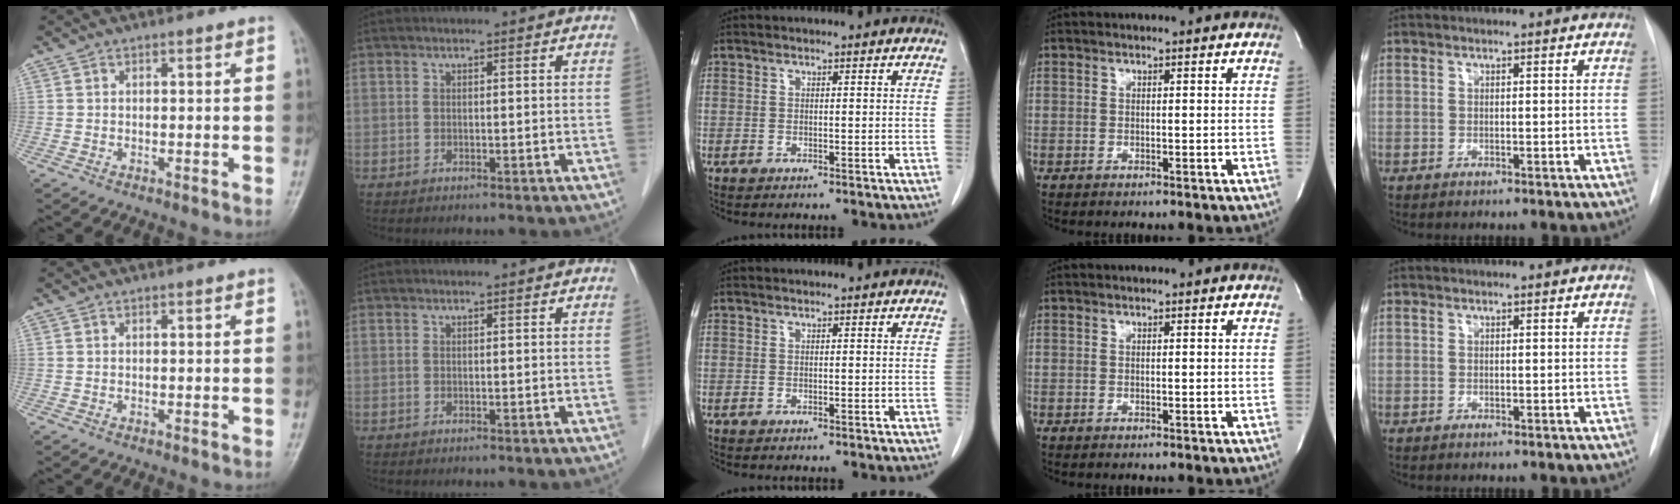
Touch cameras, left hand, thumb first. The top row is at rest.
{}